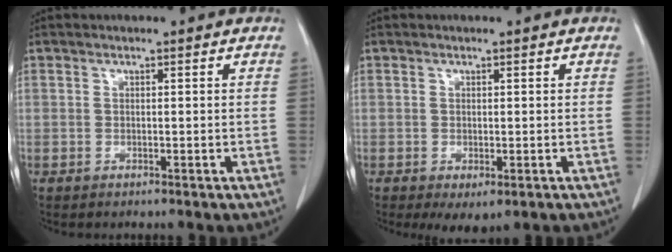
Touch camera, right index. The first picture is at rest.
{"total": 2.6, "force": [-1.1, 1.5, 1.9], "torque": [-0.024, -0.004, -0.004]}